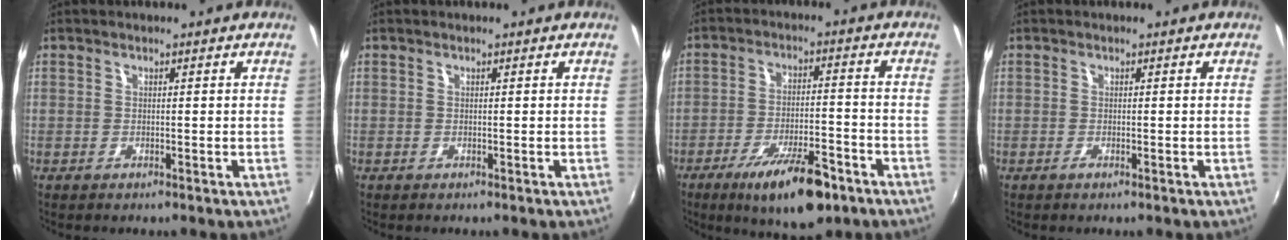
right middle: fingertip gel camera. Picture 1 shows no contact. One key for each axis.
{"total": 0.0}
{"total": 13.2, "fx": -8.4, "fy": 3.8, "fz": 9.5, "tx": -0.170, "ty": -0.016, "tz": -0.132}
{"total": 0.5, "fx": -0.4, "fy": 0.0, "fz": 0.4, "tx": -0.007, "ty": 0.000, "tz": -0.008}